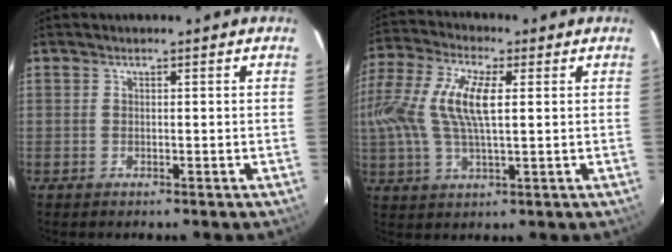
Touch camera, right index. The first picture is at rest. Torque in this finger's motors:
{"motor_torque": [0.52, 0.01, 0.44, 0.21]}